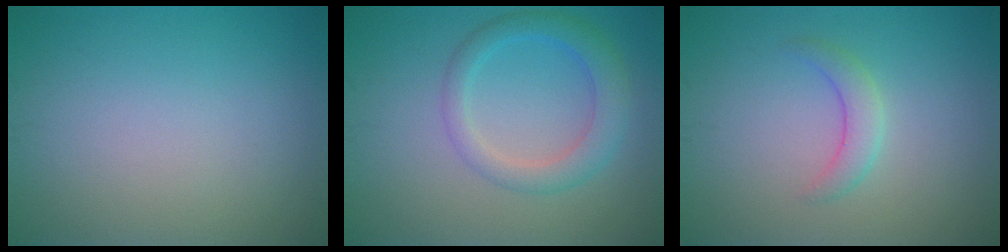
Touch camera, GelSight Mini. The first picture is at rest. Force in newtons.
{"total": 3.6, "press": 3.6, "slide": 0.0}
{"total": 2.0, "press": 2.0, "slide": 0.1}